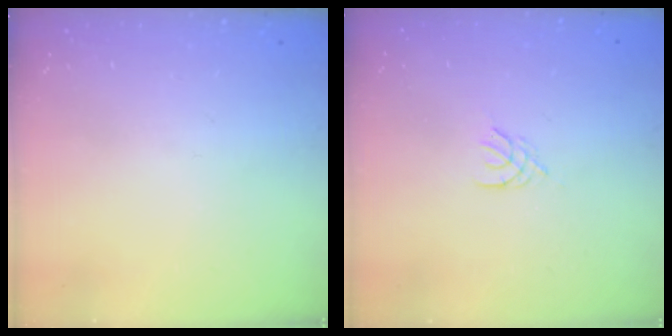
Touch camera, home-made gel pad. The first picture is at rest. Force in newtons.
{"total": 2.1, "press": 2.0, "slide": 0.4}